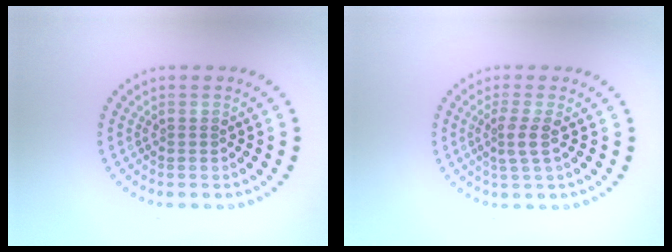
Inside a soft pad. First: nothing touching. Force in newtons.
{"total": 2.1, "press": 1.6, "slide": 1.4}